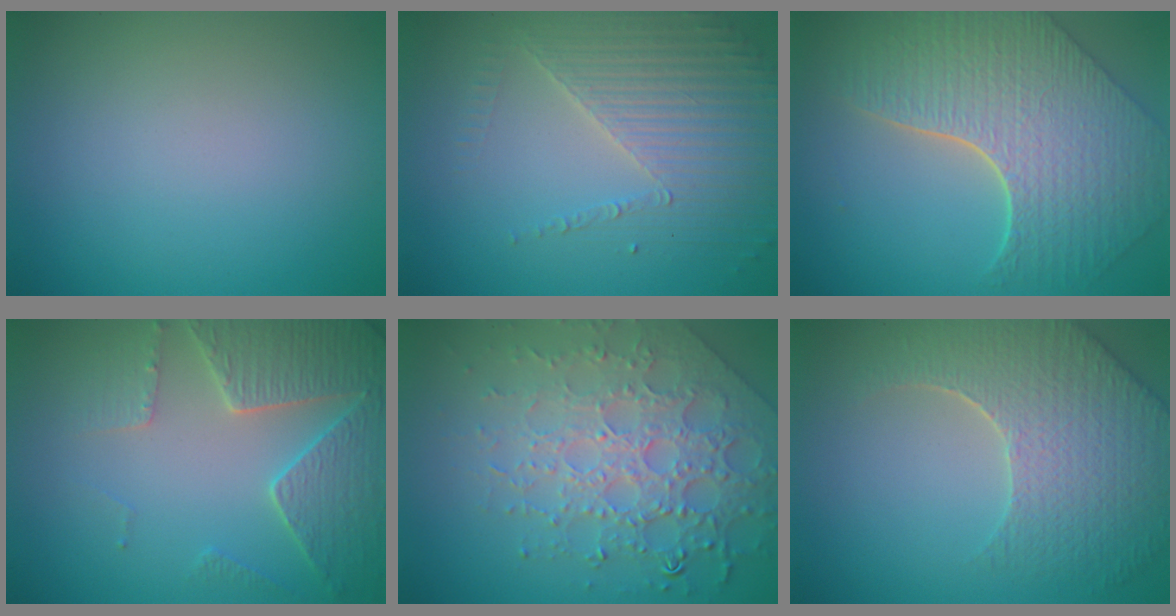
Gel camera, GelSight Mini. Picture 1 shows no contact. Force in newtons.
{"total": 4.1, "press": 3.7, "slide": 1.8}
{"total": 8.4, "press": 6.3, "slide": 5.6}
{"total": 5.0, "press": 4.5, "slide": 2.2}
{"total": 7.8, "press": 5.6, "slide": 5.5}
{"total": 6.6, "press": 5.4, "slide": 3.8}